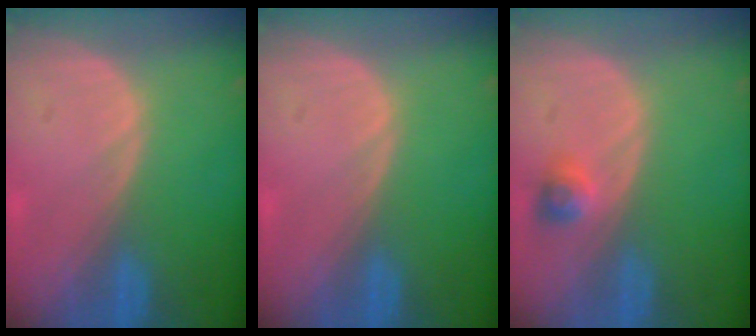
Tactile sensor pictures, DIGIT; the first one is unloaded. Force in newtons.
{"total": 0.0}
{"total": 2.3, "press": 2.2, "slide": 0.7}